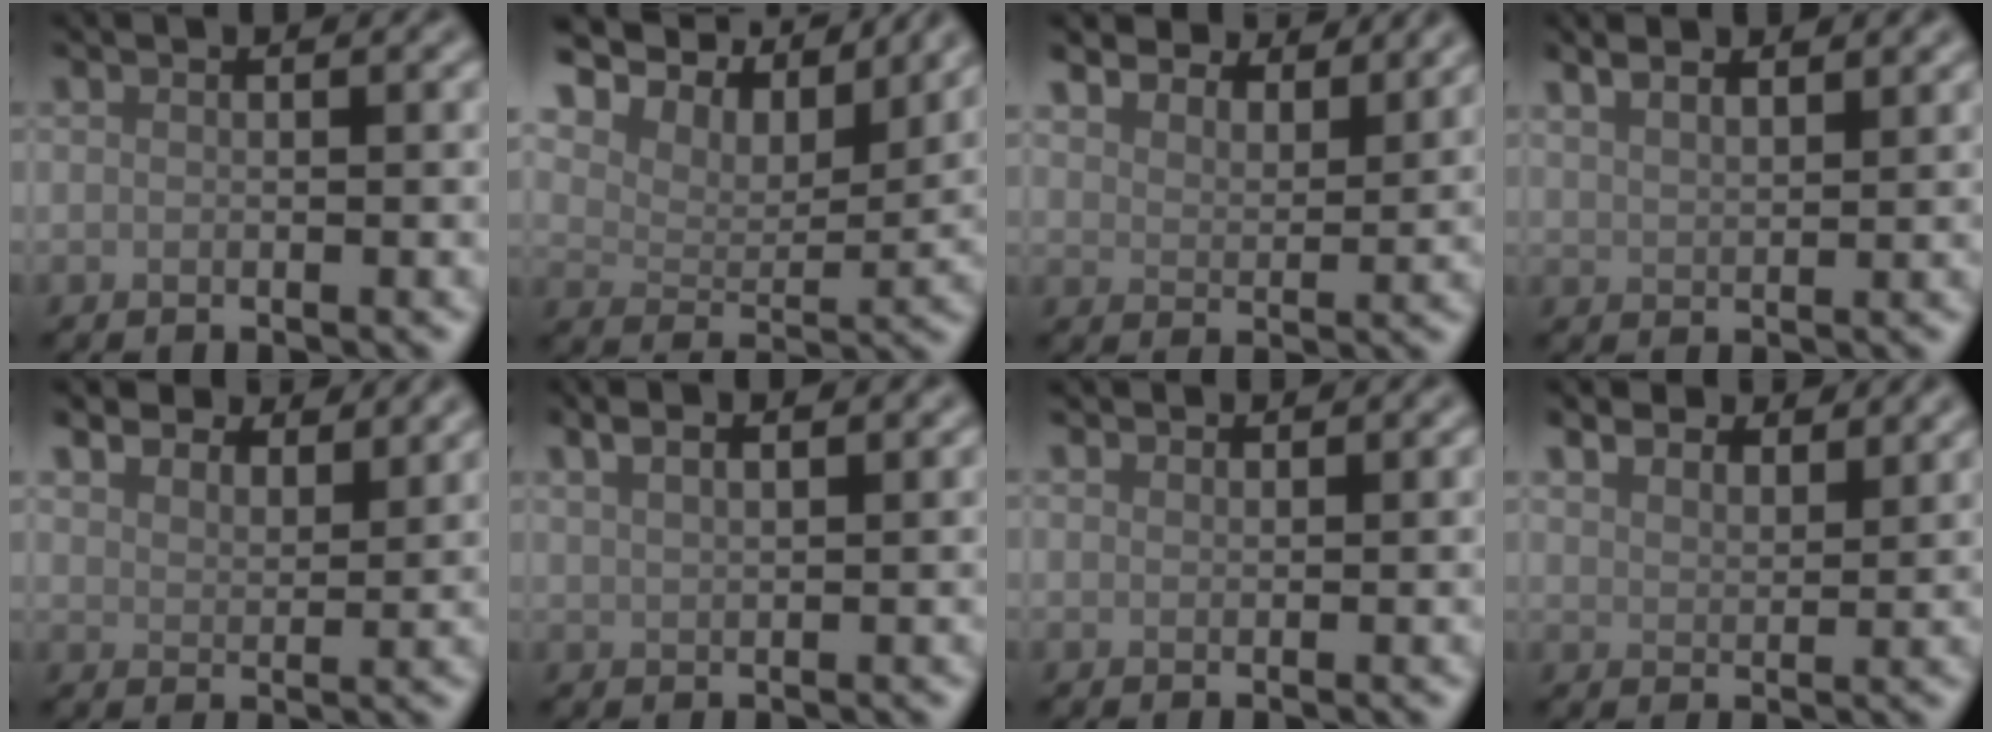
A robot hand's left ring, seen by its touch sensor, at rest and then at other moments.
{"total": 8.8, "force": [7.0, 3.3, 4.1], "torque": [-0.081, 0.006, 0.099]}
{"total": 6.3, "force": [5.8, 1.7, 1.8], "torque": [-0.040, -0.001, 0.090]}
{"total": 3.4, "force": [2.7, 1.1, 1.8], "torque": [-0.021, 0.012, 0.034]}
{"total": 5.6, "force": [5.1, 1.6, 1.6], "torque": [-0.035, 0.002, 0.077]}
{"total": 3.0, "force": [2.1, 0.9, 2.0], "torque": [-0.025, 0.006, 0.030]}
{"total": 1.5, "force": [1.5, 0.3, 0.1], "torque": [-0.003, 0.002, 0.026]}
{"total": 5.2, "force": [4.6, 1.8, 1.7], "torque": [-0.034, -0.002, 0.075]}